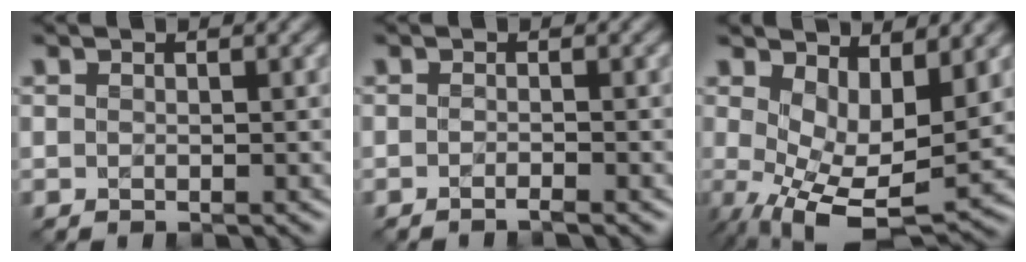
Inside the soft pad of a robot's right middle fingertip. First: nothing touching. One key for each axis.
{"total": 0.9, "fx": -0.6, "fy": 0.0, "fz": 0.6, "tx": -0.008, "ty": -0.002, "tz": -0.014}
{"total": 8.7, "fx": 0.4, "fy": 4.3, "fz": 7.6, "tx": -0.146, "ty": -0.021, "tz": 0.016}